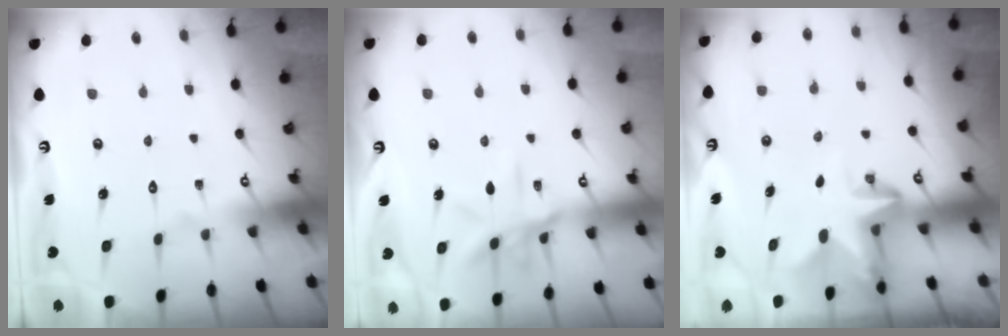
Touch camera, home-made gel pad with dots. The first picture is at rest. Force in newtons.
{"total": 10.8, "press": 10.8, "slide": 0.7}
{"total": 2.6, "press": 2.5, "slide": 0.5}